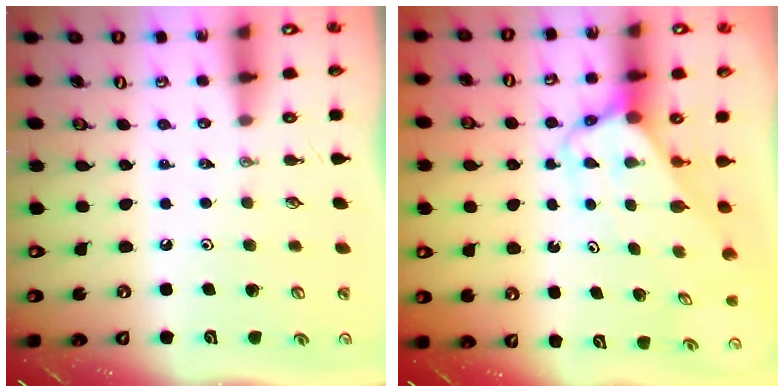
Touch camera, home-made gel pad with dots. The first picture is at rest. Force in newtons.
{"total": 4.2, "press": 4.2, "slide": 0.4}